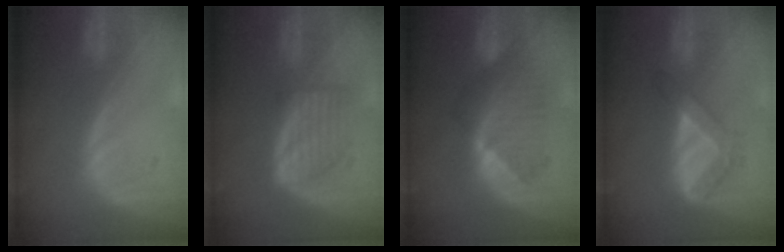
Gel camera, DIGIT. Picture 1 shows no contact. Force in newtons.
{"total": 5.2, "press": 5.2, "slide": 0.3}
{"total": 6.7, "press": 6.6, "slide": 1.0}
{"total": 4.5, "press": 4.2, "slide": 1.6}